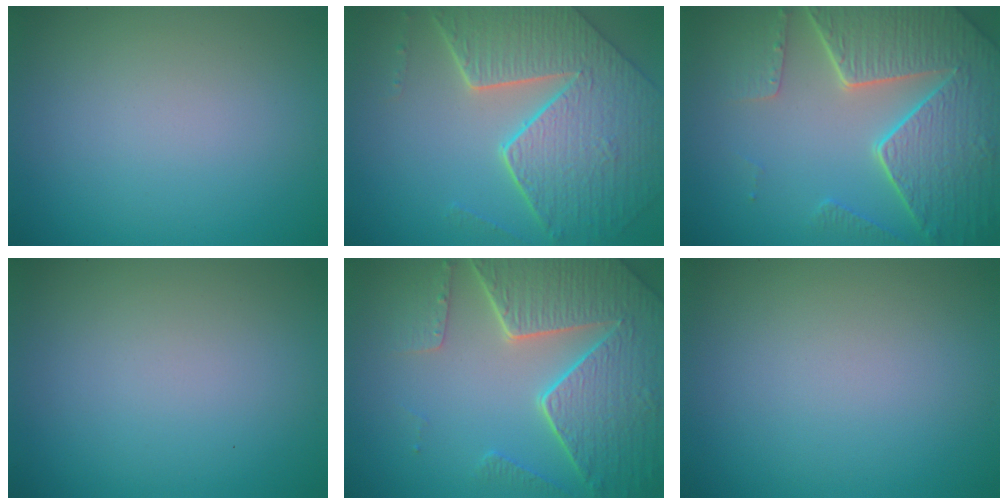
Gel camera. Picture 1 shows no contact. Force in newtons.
{"total": 8.8, "press": 6.3, "slide": 6.2}
{"total": 8.2, "press": 6.1, "slide": 5.5}
{"total": 0.0}
{"total": 8.2, "press": 6.1, "slide": 5.5}
{"total": 0.0}